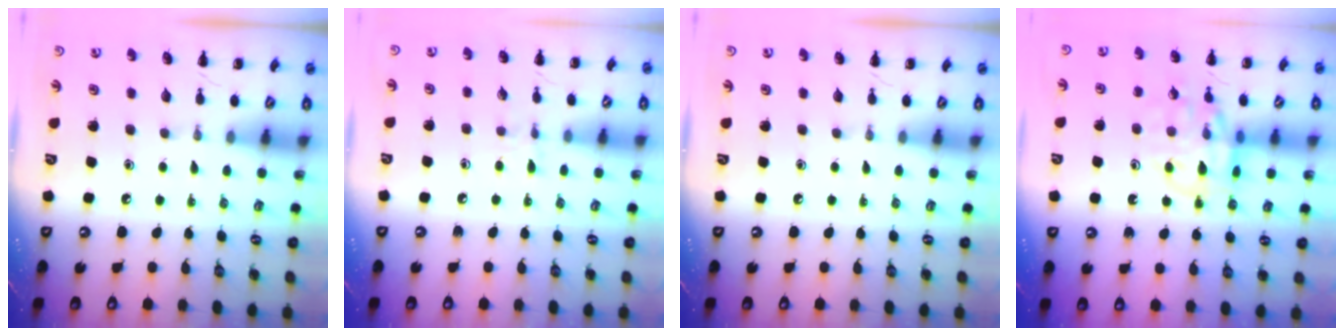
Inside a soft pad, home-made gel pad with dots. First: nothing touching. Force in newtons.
{"total": 5.1, "press": 4.8, "slide": 1.5}
{"total": 0.0}
{"total": 13.1, "press": 13.0, "slide": 1.8}